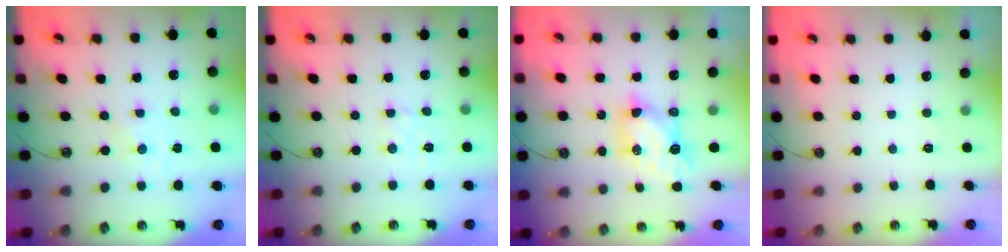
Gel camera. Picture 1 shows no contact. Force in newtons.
{"total": 1.8, "press": 1.7, "slide": 0.6}
{"total": 7.1, "press": 7.1, "slide": 0.8}
{"total": 0.0}